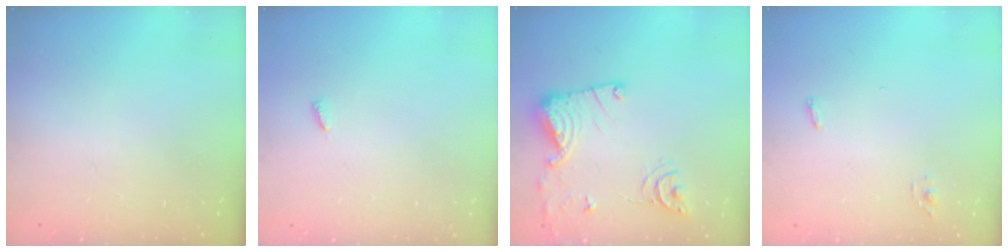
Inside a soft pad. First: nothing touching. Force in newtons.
{"total": 3.2, "press": 3.2, "slide": 0.5}
{"total": 14.7, "press": 14.7, "slide": 0.7}
{"total": 3.6, "press": 3.2, "slide": 1.6}